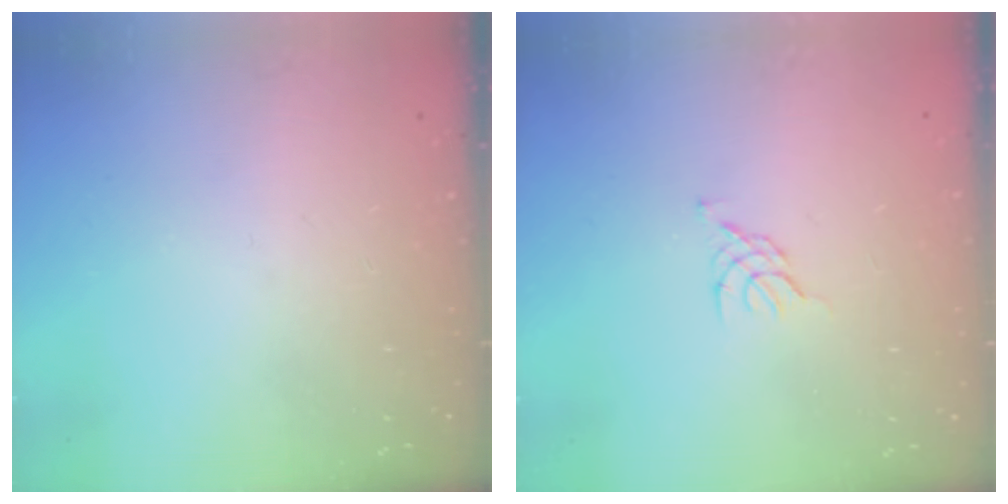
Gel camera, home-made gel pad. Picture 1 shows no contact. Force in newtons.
{"total": 0.8, "press": 0.7, "slide": 0.3}